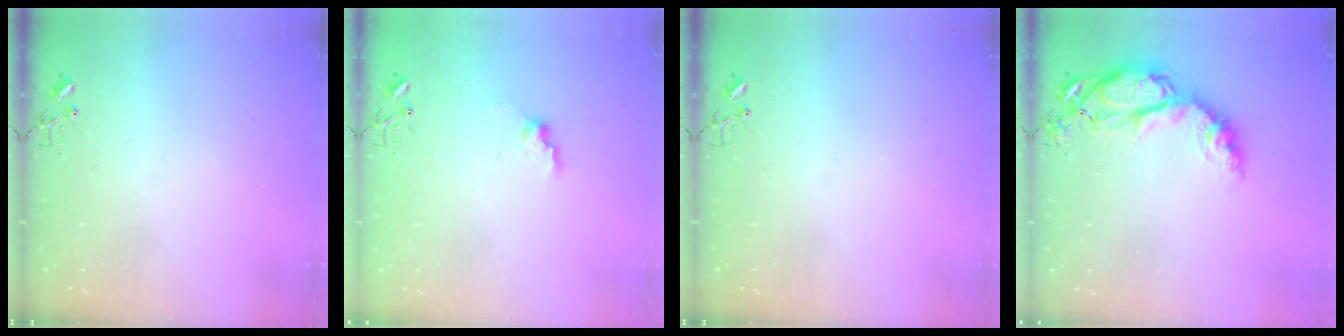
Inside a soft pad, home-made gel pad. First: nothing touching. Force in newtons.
{"total": 7.5, "press": 7.4, "slide": 0.8}
{"total": 0.0}
{"total": 14.8, "press": 14.8, "slide": 1.3}